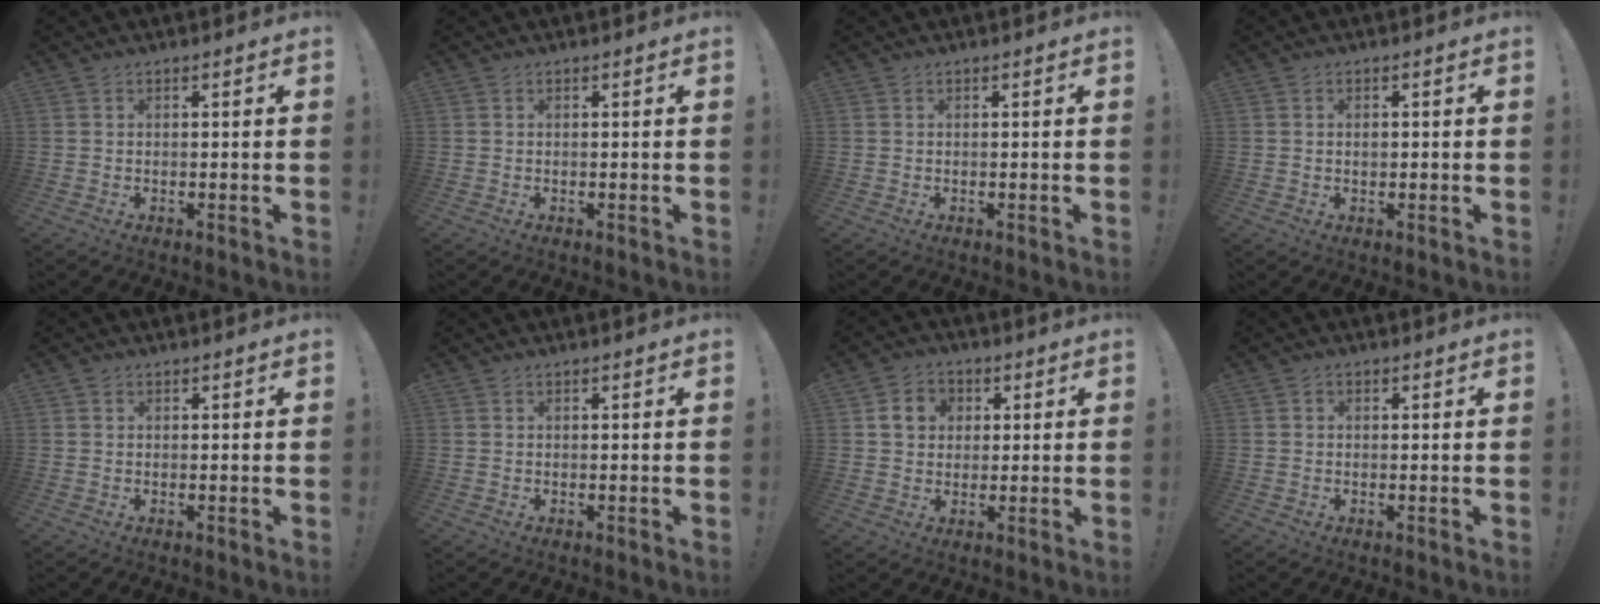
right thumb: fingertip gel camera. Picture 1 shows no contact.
{"total": 0.0}
{"total": 0.0}
{"total": 1.0, "force": [0.1, 1.0, 0.3], "torque": [0.000, 0.001, 0.001]}
{"total": 0.6, "force": [0.3, 0.4, -0.3], "torque": [0.014, -0.002, 0.004]}
{"total": 0.0}
{"total": 7.5, "force": [2.2, 6.5, 3.1], "torque": [-0.050, 0.006, 0.045]}
{"total": 0.7, "force": [-0.4, 0.5, 0.3], "torque": [-0.001, 0.002, -0.008]}